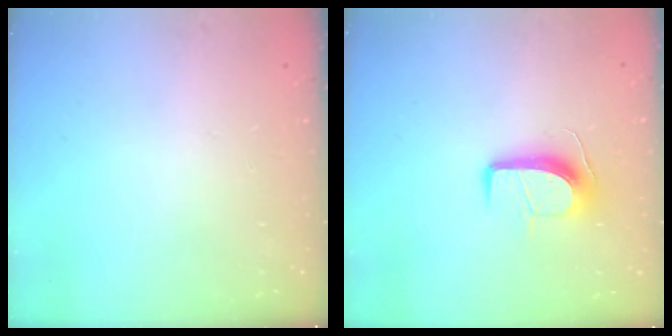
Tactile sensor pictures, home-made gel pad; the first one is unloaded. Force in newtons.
{"total": 9.9, "press": 9.9, "slide": 0.2}